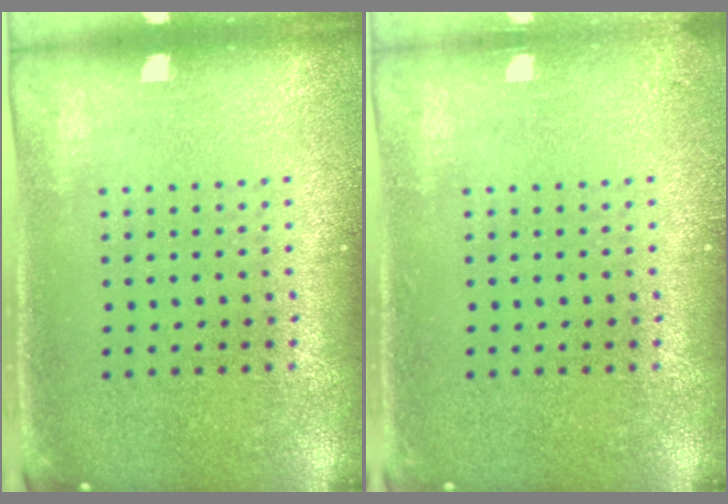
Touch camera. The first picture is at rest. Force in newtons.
{"total": 0.9, "press": 0.9, "slide": 0.2}